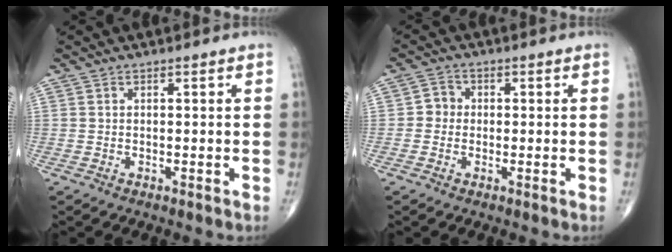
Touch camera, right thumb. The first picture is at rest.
{"total": 2.7, "force": [-0.3, 2.5, 0.9], "torque": [0.003, 0.008, -0.013]}